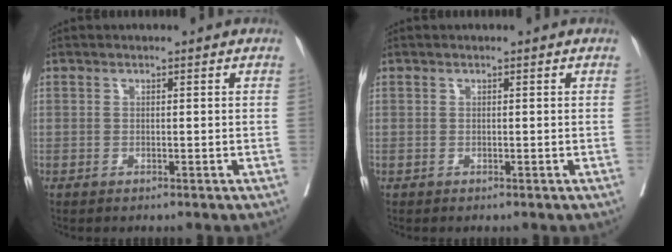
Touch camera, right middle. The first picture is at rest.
{"total": 0.0}